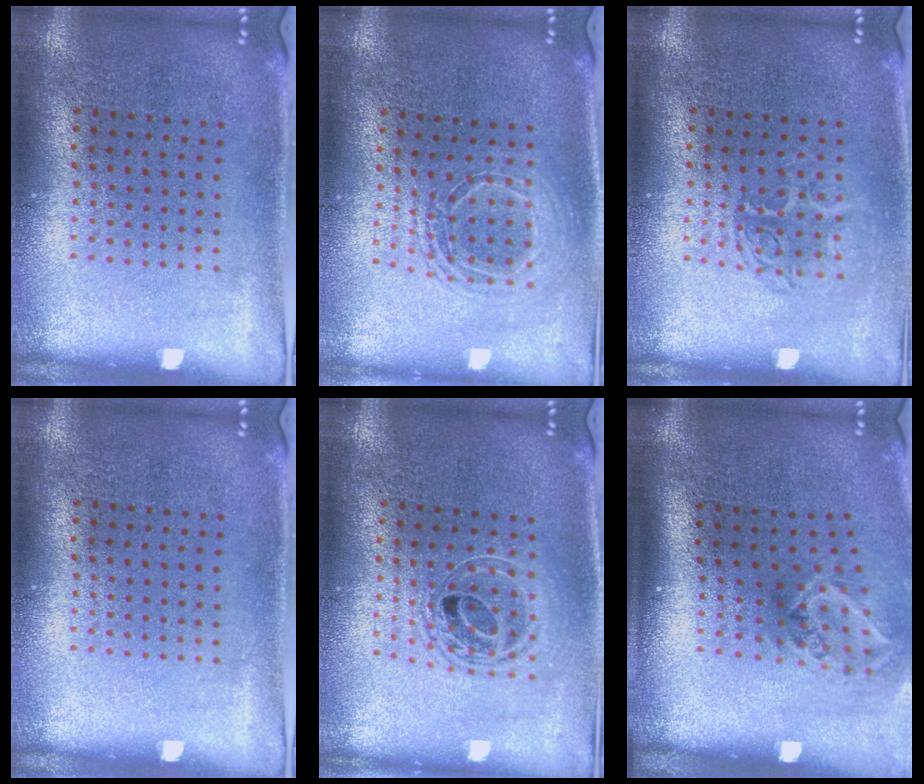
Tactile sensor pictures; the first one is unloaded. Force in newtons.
{"total": 1.7, "press": 1.5, "slide": 0.9}
{"total": 1.2, "press": 1.1, "slide": 0.6}
{"total": 0.0}
{"total": 1.6, "press": 1.3, "slide": 0.9}
{"total": 1.9, "press": 1.2, "slide": 1.5}